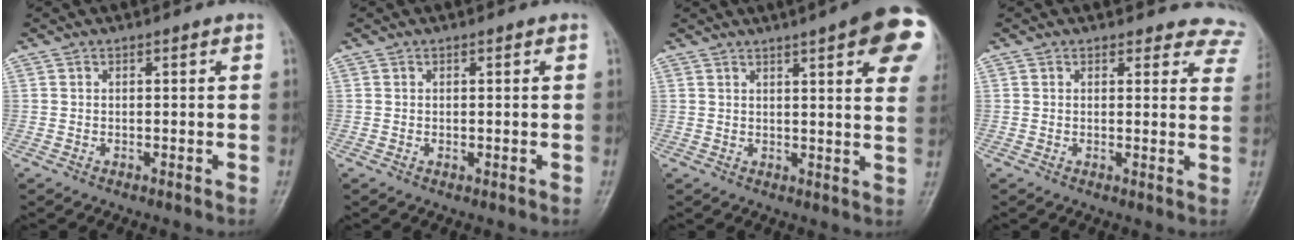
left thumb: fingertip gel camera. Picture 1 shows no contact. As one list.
[{"total": 0.6, "force": [0.0, 0.3, 0.5], "torque": [-0.011, 0.004, 0.004]}, {"total": 17.8, "force": [8.7, 3.9, 15.0], "torque": [-0.178, -0.015, 0.094]}, {"total": 8.7, "force": [8.1, 3.4, 0.0], "torque": [0.062, -0.040, 0.050]}]